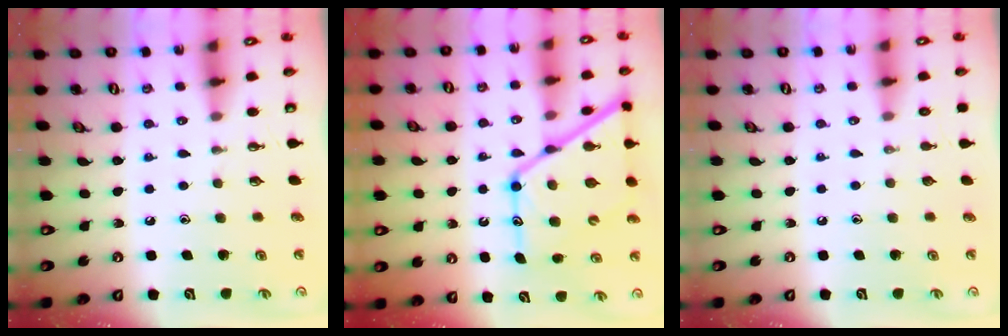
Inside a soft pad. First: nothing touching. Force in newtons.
{"total": 19.0, "press": 18.9, "slide": 1.7}
{"total": 0.0}